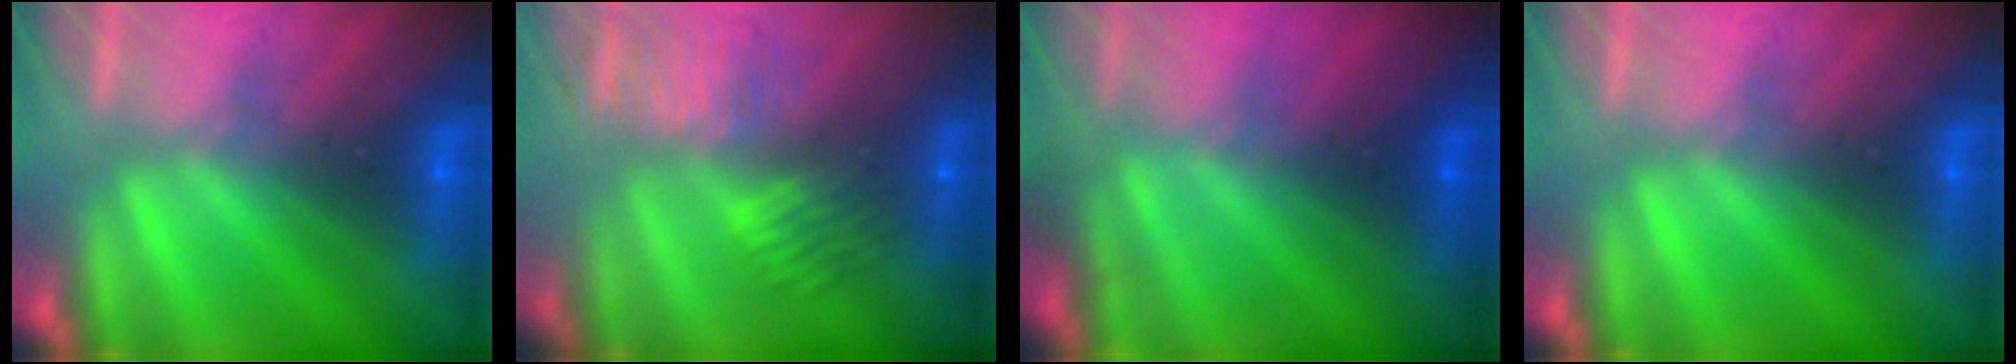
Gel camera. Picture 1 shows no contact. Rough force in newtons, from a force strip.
{"total": 8.7}
{"total": 4.7}
{"total": 0.0}